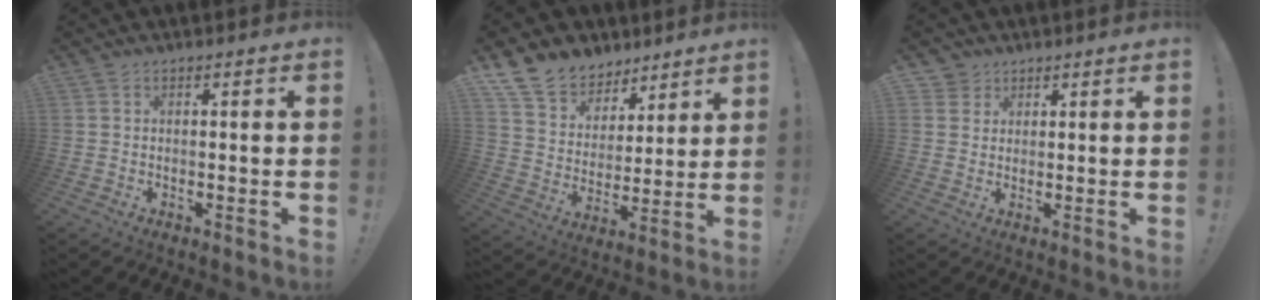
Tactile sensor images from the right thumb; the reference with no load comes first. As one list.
[{"total": 12.2, "force": [9.1, 7.7, 2.7], "torque": [-0.056, -0.067, 0.177]}, {"total": 3.3, "force": [2.1, 2.5, 0.1], "torque": [-0.003, -0.010, 0.039]}]